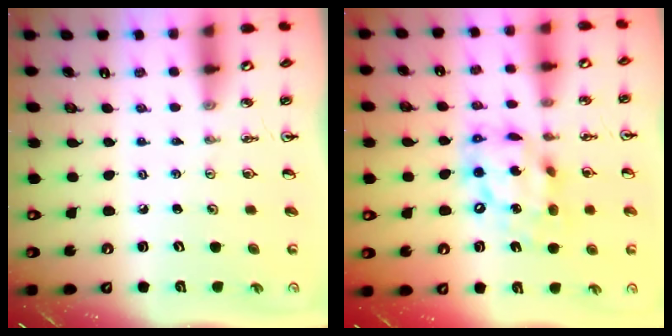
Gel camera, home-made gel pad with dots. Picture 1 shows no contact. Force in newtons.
{"total": 13.4, "press": 13.4, "slide": 1.1}